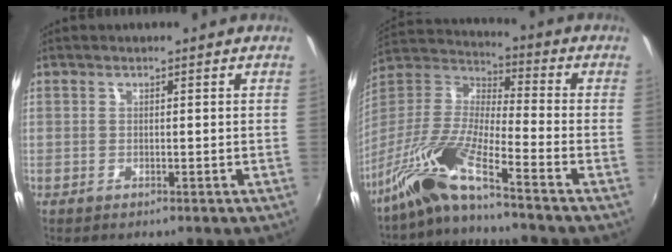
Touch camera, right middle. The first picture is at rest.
{"total": 12.7, "force": [-9.2, 0.3, 8.7], "torque": [-0.175, -0.005, -0.192]}